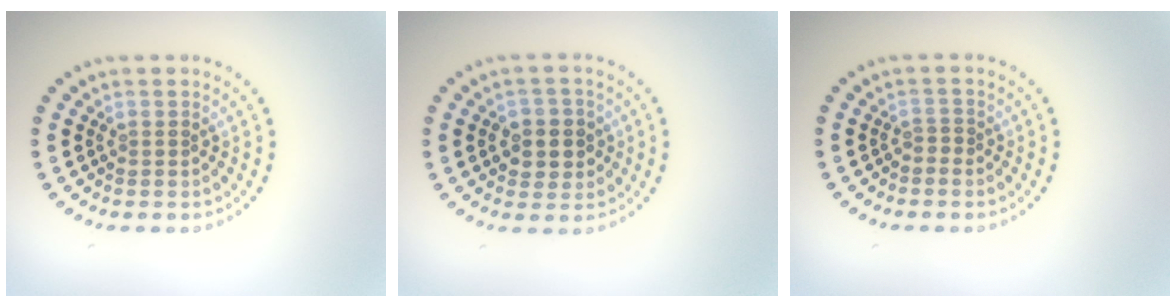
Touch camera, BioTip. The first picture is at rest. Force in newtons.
{"total": 3.1, "press": 3.0, "slide": 0.8}
{"total": 0.7, "press": 0.3, "slide": 0.6}